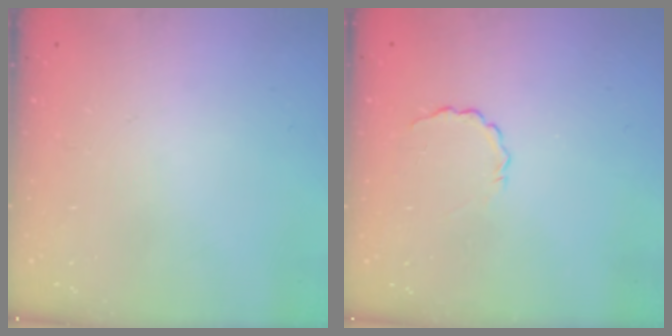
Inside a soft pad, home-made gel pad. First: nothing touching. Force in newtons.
{"total": 2.7, "press": 2.5, "slide": 0.8}